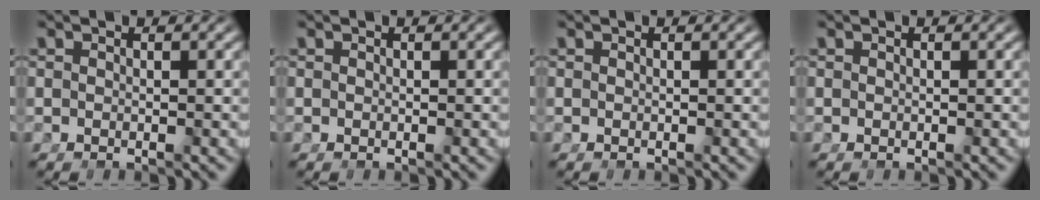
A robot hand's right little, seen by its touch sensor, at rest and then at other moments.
{"total": 0.0}
{"total": 0.0}
{"total": 0.0}